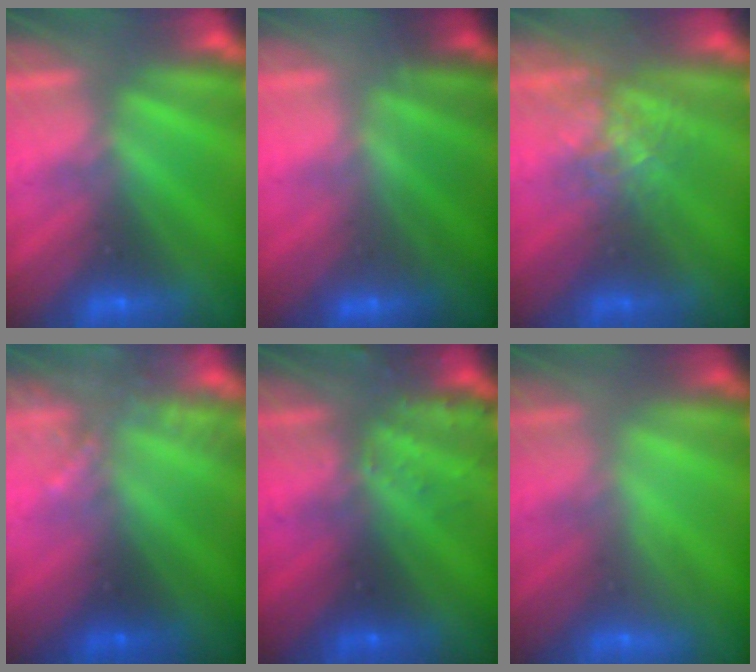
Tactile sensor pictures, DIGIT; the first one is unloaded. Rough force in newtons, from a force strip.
{"total": 1.8}
{"total": 2.6}
{"total": 2.1}
{"total": 3.2}
{"total": 2.2}